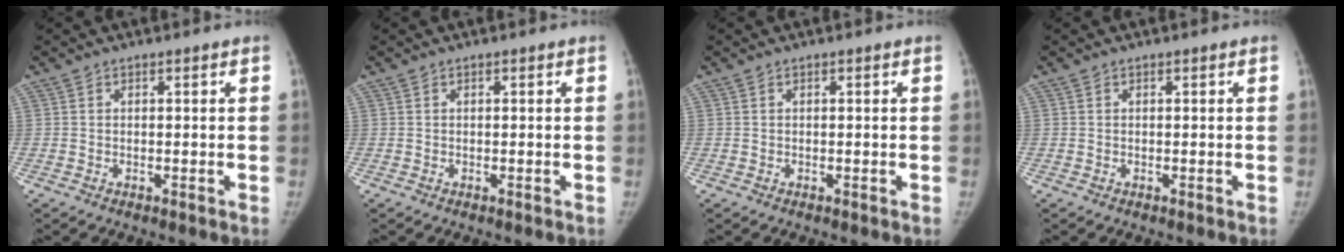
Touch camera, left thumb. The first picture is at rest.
{"total": 0.0}
{"total": 0.0}
{"total": 0.0}